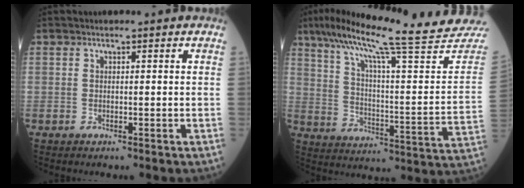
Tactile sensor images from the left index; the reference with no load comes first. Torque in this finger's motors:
{"motor_torque": [1.00, -1.14, 0.28, 0.10]}